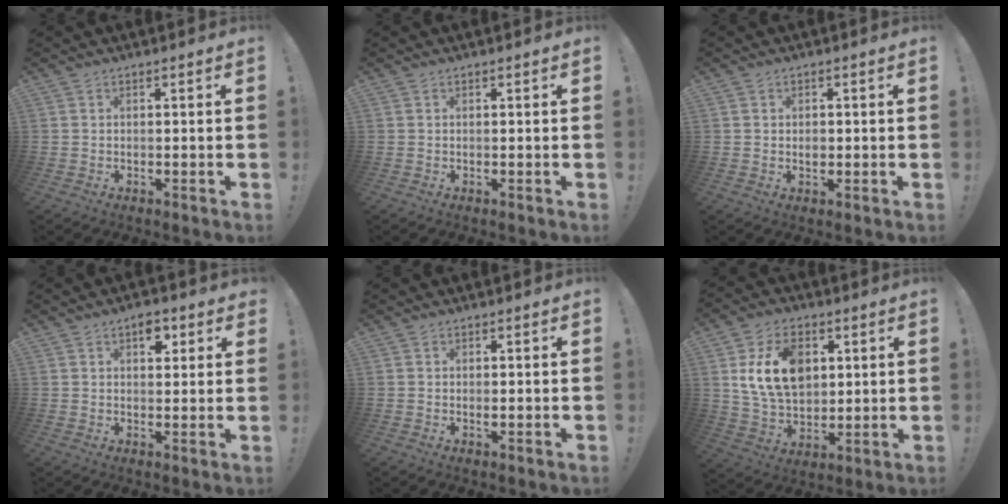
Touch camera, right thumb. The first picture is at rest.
{"total": 0.0}
{"total": 2.0, "force": [-0.3, 1.8, 0.9], "torque": [0.000, -0.002, -0.009]}
{"total": 5.4, "force": [2.5, 3.7, 3.0], "torque": [-0.017, -0.006, 0.038]}
{"total": 0.8, "force": [0.1, 0.7, 0.5], "torque": [-0.001, -0.001, -0.001]}
{"total": 15.9, "force": [4.3, 11.4, 10.3], "torque": [-0.175, -0.013, 0.083]}